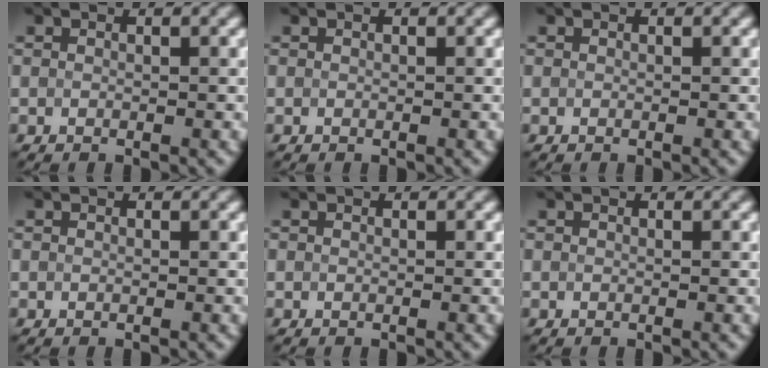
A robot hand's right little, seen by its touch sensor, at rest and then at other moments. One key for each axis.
{"total": 0.0}
{"total": 0.0}
{"total": 0.0}
{"total": 0.0}
{"total": 0.0}